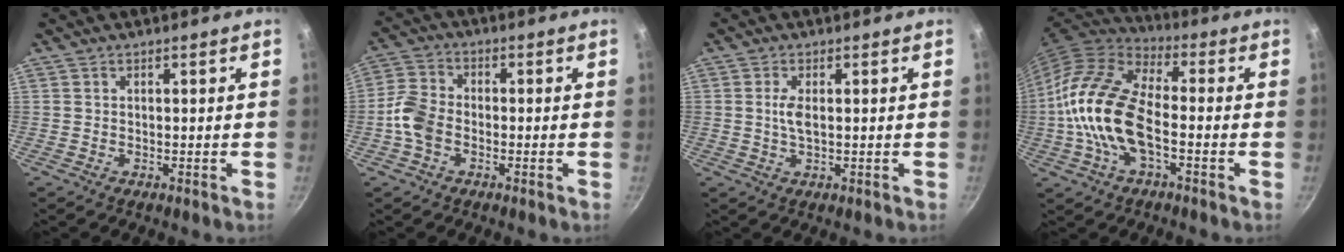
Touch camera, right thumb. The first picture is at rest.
{"total": 6.5, "force": [-2.0, 4.5, 4.2], "torque": [-0.084, 0.022, -0.053]}
{"total": 2.8, "force": [0.4, 1.0, 2.6], "torque": [-0.056, 0.001, 0.006]}
{"total": 17.3, "force": [-2.9, 8.7, 14.6], "torque": [-0.271, 0.034, -0.069]}